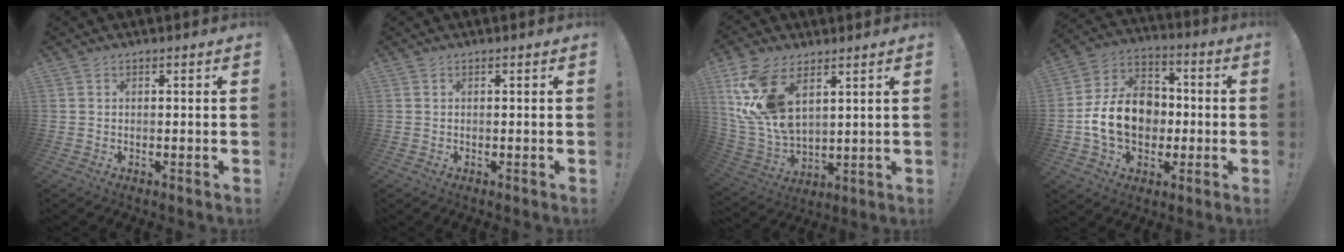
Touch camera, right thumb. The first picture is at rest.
{"total": 0.0}
{"total": 15.9, "force": [7.7, 9.0, 10.5], "torque": [-0.218, -0.038, 0.144]}
{"total": 17.7, "force": [-1.9, 13.8, 10.9], "torque": [-0.191, 0.030, -0.023]}